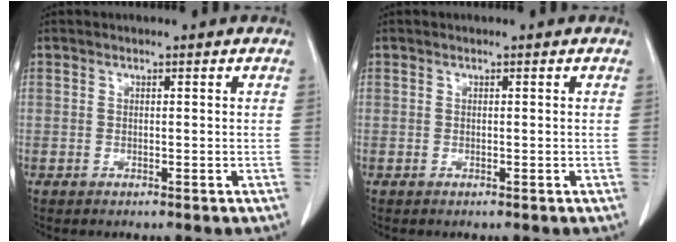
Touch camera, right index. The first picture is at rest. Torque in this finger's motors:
{"motor_torque": [-0.01, 0.00, 0.00, 0.00]}